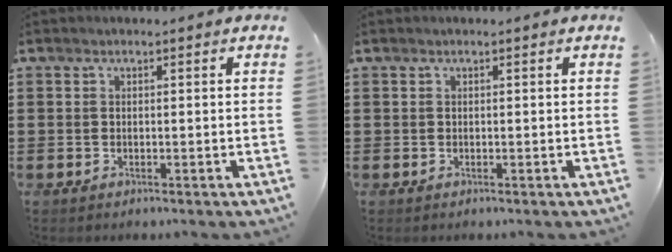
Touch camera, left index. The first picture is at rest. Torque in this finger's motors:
{"motor_torque": [0.00, 0.00, 0.00, 0.00]}